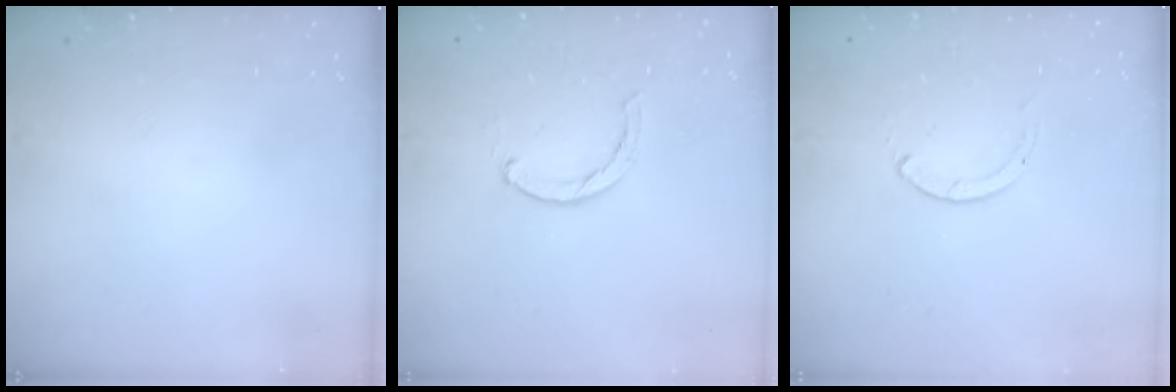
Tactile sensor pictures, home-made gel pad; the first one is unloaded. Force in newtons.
{"total": 1.7, "press": 1.6, "slide": 0.3}
{"total": 0.0}